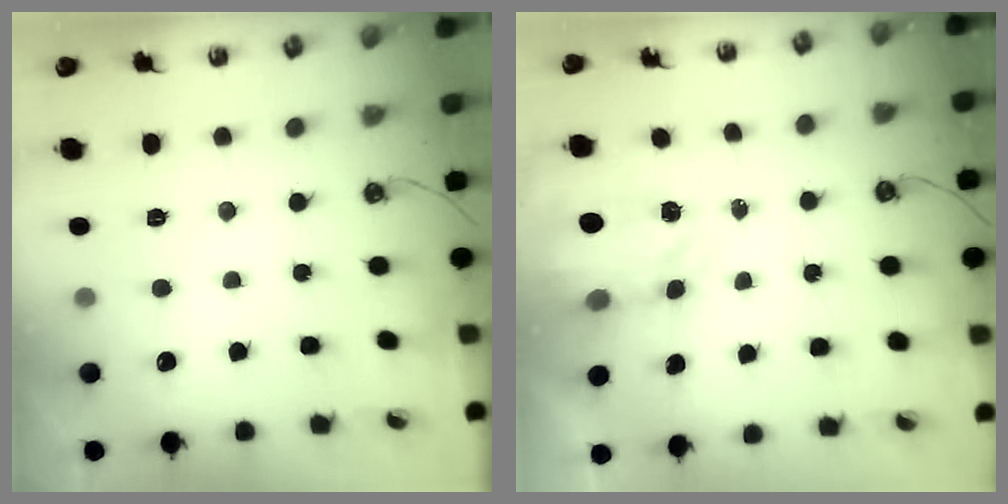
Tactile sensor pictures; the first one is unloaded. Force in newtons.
{"total": 3.6, "press": 3.5, "slide": 0.5}